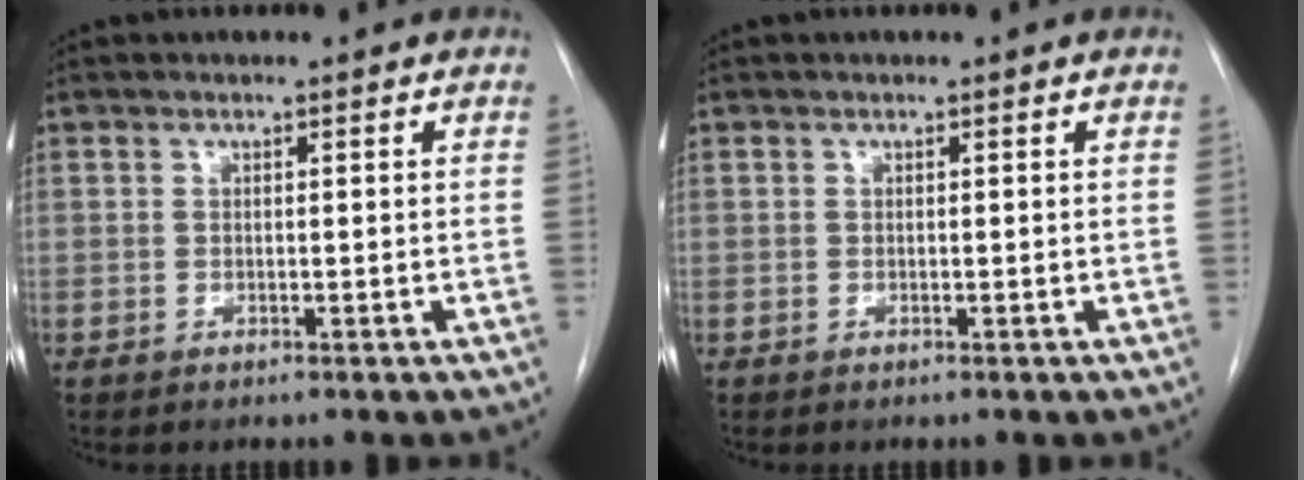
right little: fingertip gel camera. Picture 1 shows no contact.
{"total": 0.0}